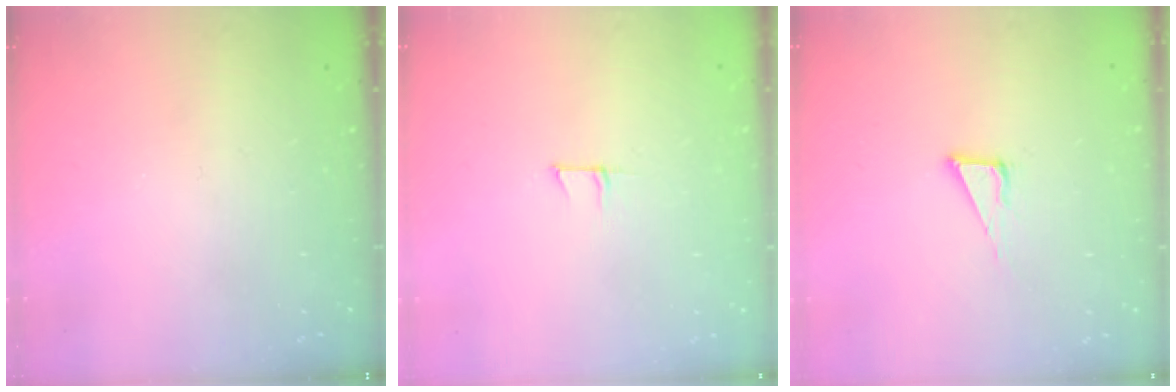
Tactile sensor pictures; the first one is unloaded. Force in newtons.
{"total": 5.5, "press": 5.4, "slide": 0.8}
{"total": 5.5, "press": 4.7, "slide": 2.8}